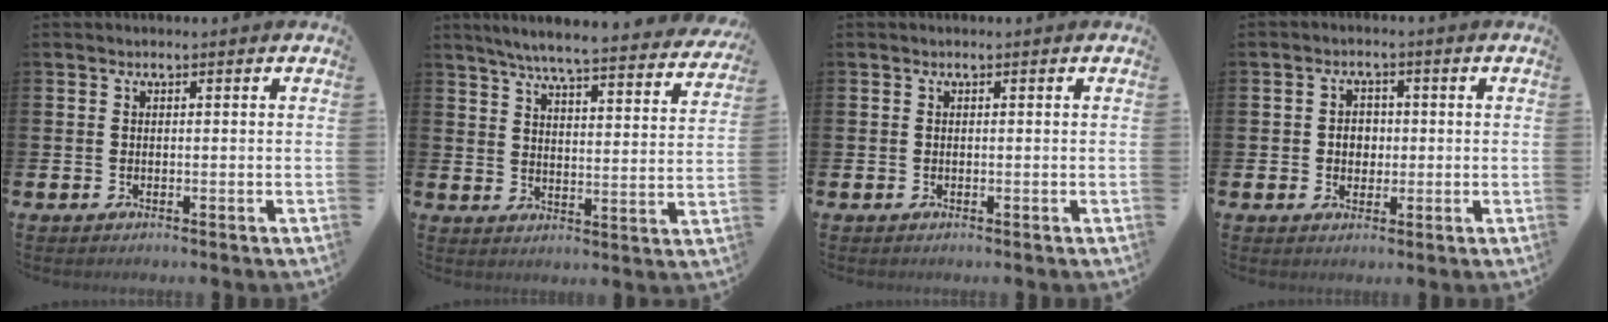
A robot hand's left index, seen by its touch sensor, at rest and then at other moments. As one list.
[{"total": 6.3, "force": [5.8, 0.1, 2.3], "torque": [-0.059, -0.048, 0.096]}, {"total": 0.0}, {"total": 2.8, "force": [0.2, 2.5, 1.4], "torque": [-0.015, 0.003, -0.005]}]